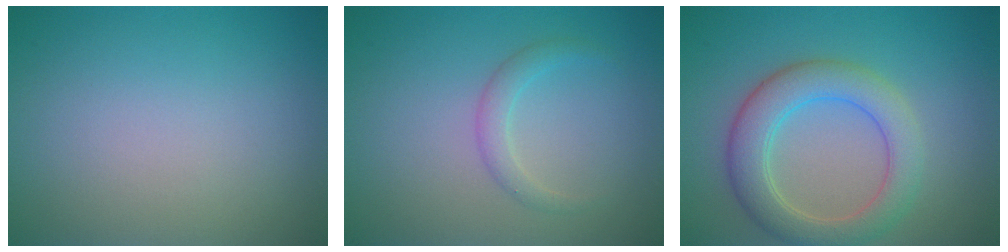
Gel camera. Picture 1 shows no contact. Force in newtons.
{"total": 1.5, "press": 1.5, "slide": 0.1}
{"total": 5.2, "press": 5.2, "slide": 0.3}